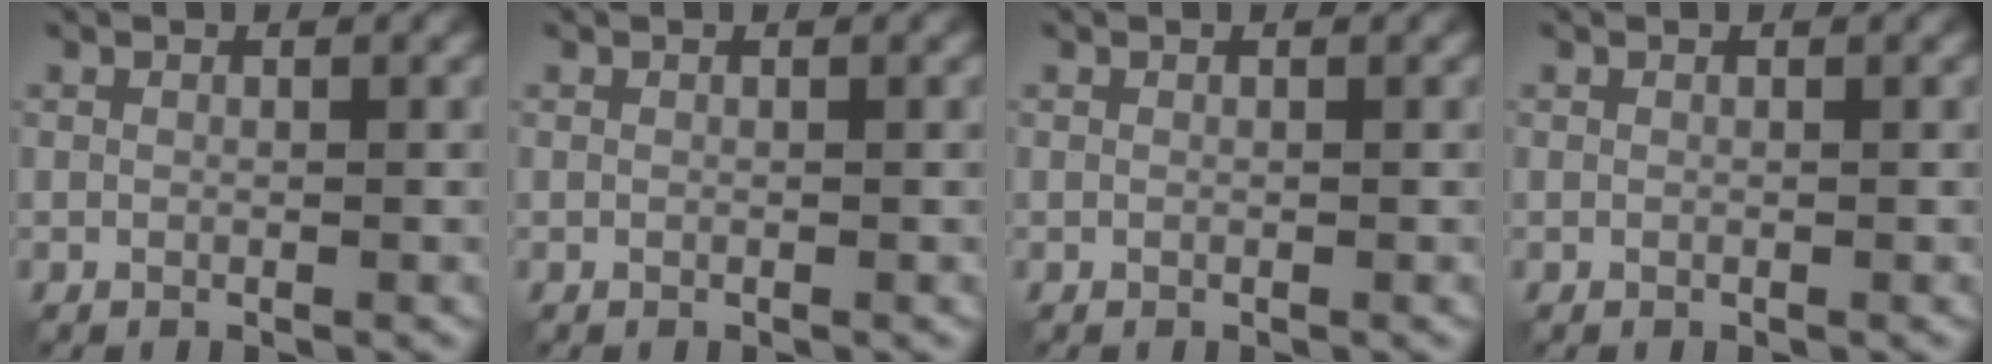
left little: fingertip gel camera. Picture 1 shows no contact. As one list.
[{"total": 0.0}, {"total": 0.0}, {"total": 0.0}]